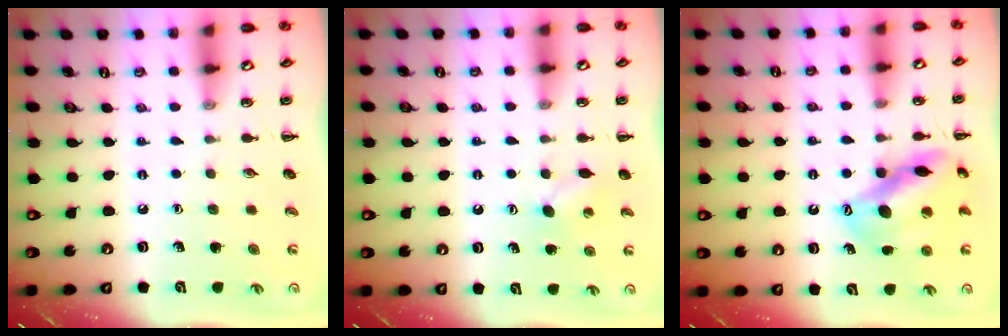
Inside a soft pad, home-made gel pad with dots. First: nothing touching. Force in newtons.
{"total": 4.9, "press": 4.8, "slide": 1.0}
{"total": 14.6, "press": 14.1, "slide": 3.7}